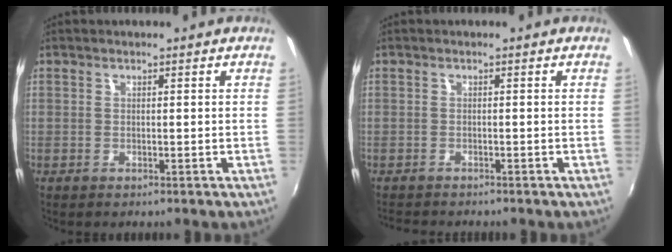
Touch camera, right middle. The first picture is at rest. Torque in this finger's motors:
{"motor_torque": [0.10, -0.10, -0.01, -0.01]}